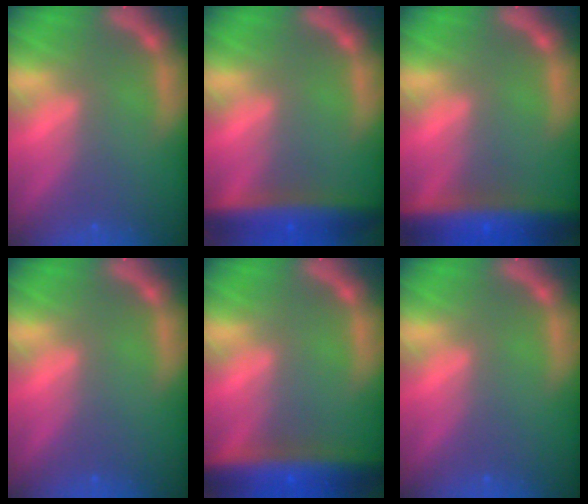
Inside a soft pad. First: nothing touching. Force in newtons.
{"total": 7.0}
{"total": 9.5}
{"total": 0.0}
{"total": 9.0}
{"total": 0.0}